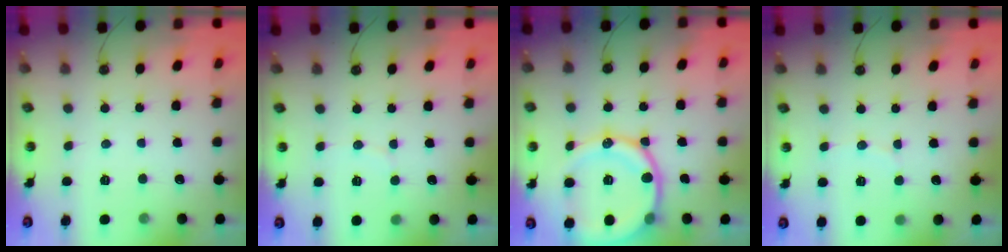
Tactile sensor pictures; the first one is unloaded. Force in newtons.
{"total": 3.4, "press": 3.4, "slide": 0.2}
{"total": 16.5, "press": 16.4, "slide": 1.4}
{"total": 3.4, "press": 3.2, "slide": 1.2}